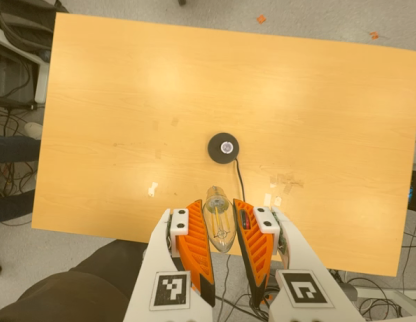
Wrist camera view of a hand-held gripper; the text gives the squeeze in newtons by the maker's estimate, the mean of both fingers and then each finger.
{"total": 13.5, "left": 15.1, "right": 11.9}